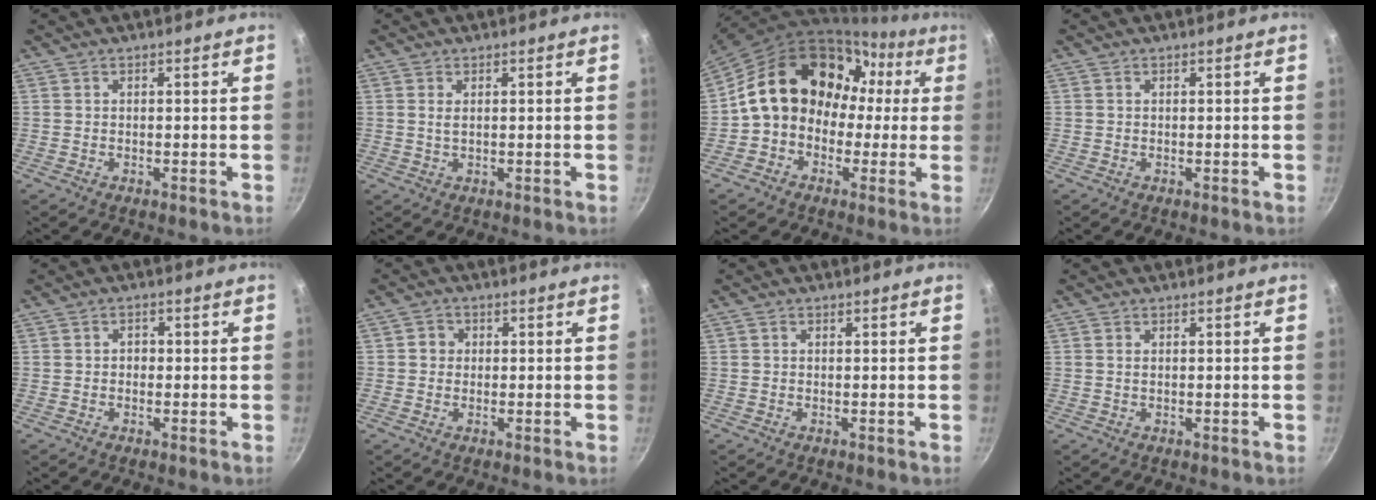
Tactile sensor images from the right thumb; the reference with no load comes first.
{"total": 1.3, "force": [0.3, 0.6, 1.1], "torque": [-0.022, -0.001, 0.007]}
{"total": 17.9, "force": [1.3, 14.4, 10.5], "torque": [-0.135, 0.066, 0.012]}
{"total": 0.0}
{"total": 1.6, "force": [-0.2, 1.4, 0.9], "torque": [-0.007, 0.003, -0.005]}
{"total": 2.5, "force": [0.1, 2.4, 0.7], "torque": [0.004, 0.005, -0.003]}
{"total": 0.5, "force": [0.1, 0.5, 0.2], "torque": [-0.002, 0.004, 0.002]}
{"total": 0.7, "force": [0.1, 0.4, 0.6], "torque": [-0.011, 0.000, 0.003]}